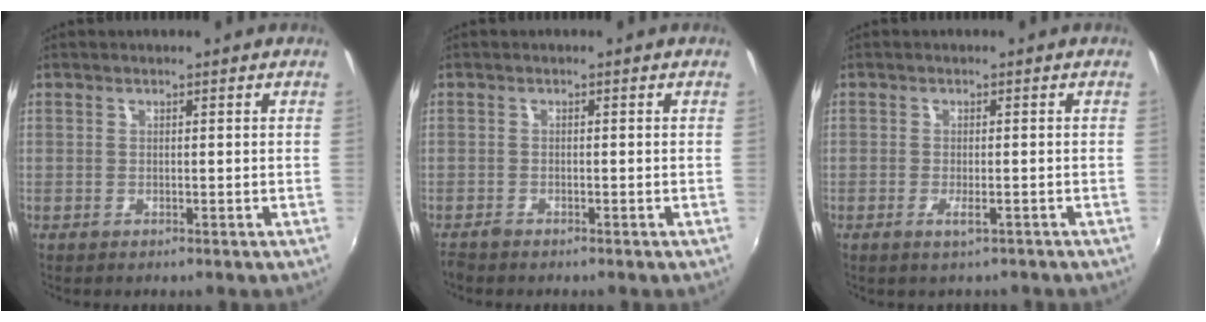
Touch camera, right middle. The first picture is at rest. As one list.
[{"total": 1.9, "force": [-1.8, 0.4, 0.5], "torque": [-0.015, -0.011, -0.036]}, {"total": 2.0, "force": [-1.3, 0.5, 1.5], "torque": [-0.027, -0.002, -0.021]}]